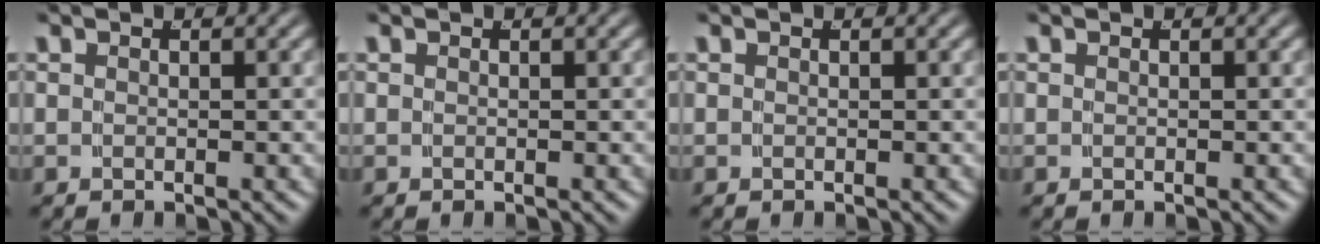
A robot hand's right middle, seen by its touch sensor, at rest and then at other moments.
{"total": 0.0}
{"total": 0.0}
{"total": 0.0}